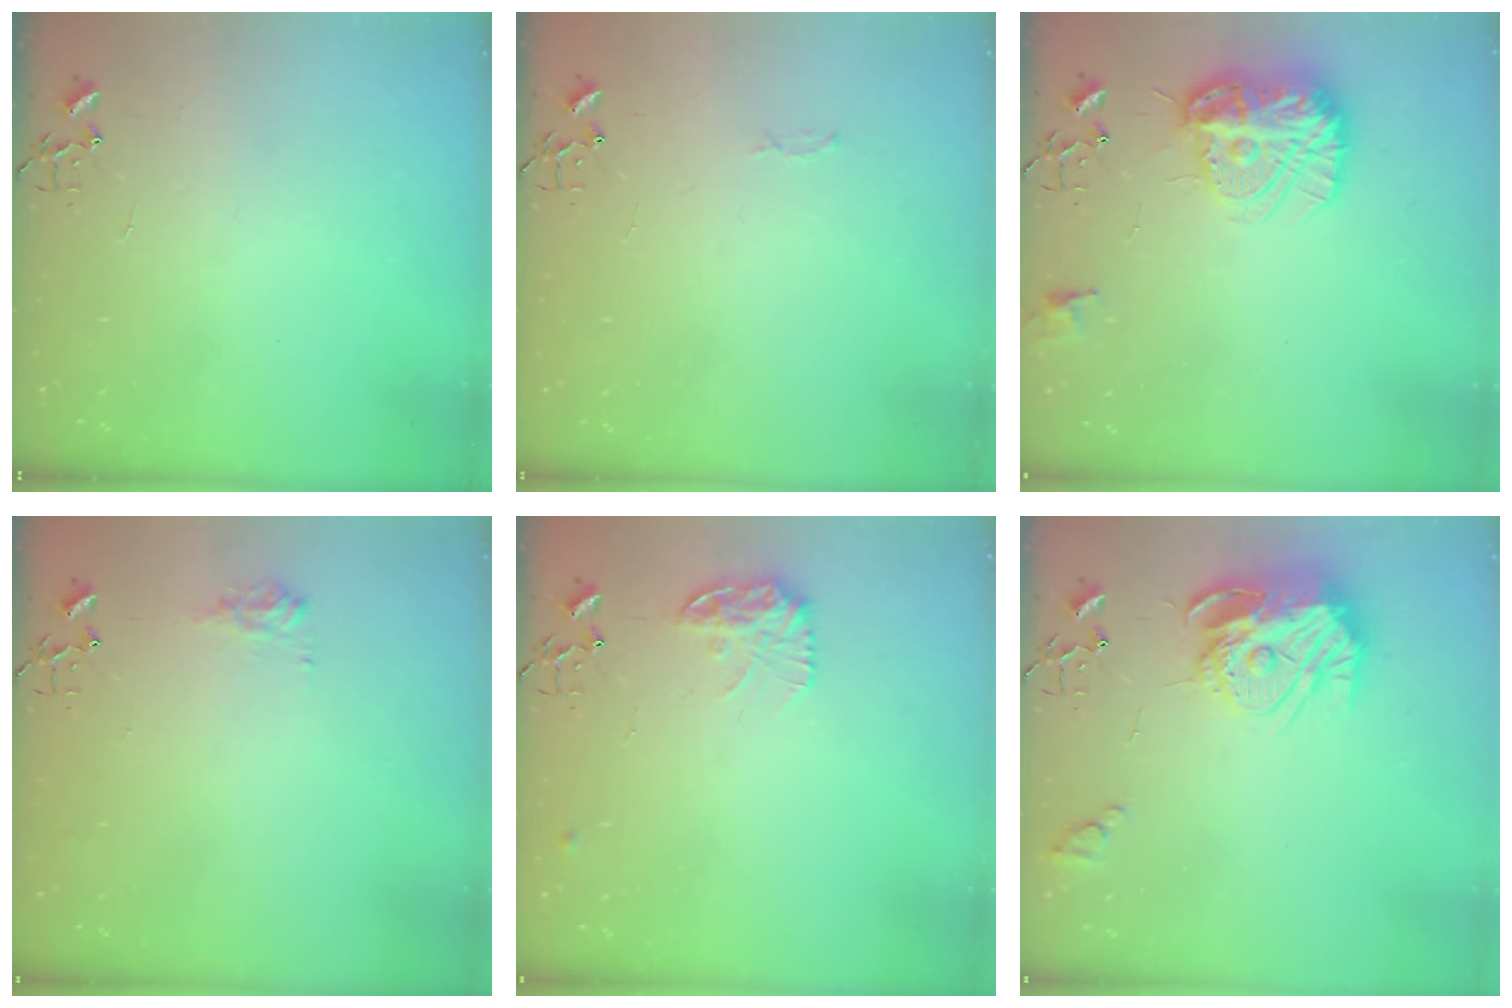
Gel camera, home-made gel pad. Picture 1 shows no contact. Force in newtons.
{"total": 2.8, "press": 2.8, "slide": 0.4}
{"total": 15.6, "press": 15.5, "slide": 1.6}
{"total": 8.0, "press": 8.0, "slide": 0.4}
{"total": 12.3, "press": 12.3, "slide": 0.5}
{"total": 16.3, "press": 16.2, "slide": 1.6}